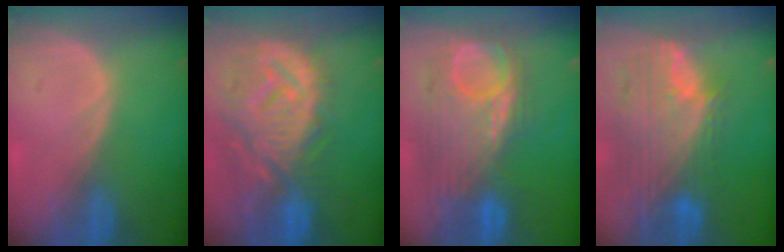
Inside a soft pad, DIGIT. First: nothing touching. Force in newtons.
{"total": 12.8, "press": 11.3, "slide": 6.0}
{"total": 11.3, "press": 10.5, "slide": 4.3}
{"total": 11.9, "press": 10.1, "slide": 6.3}